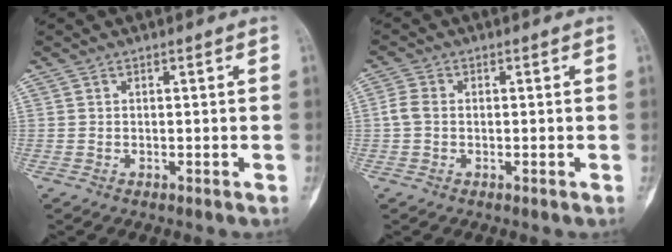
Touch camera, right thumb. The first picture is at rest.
{"total": 2.8, "force": [-0.2, 2.0, 2.0], "torque": [-0.043, 0.004, -0.010]}